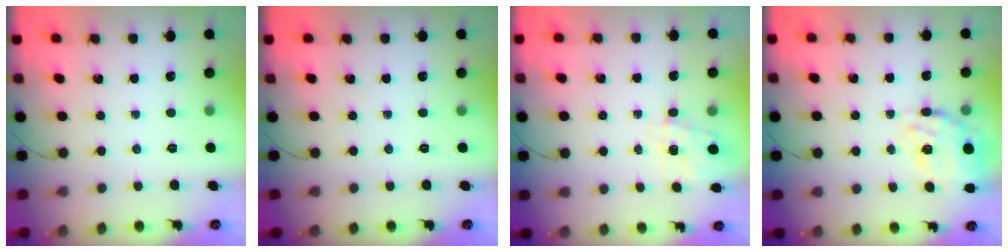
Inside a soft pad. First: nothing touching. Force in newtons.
{"total": 0.0}
{"total": 0.9, "press": 0.4, "slide": 0.8}
{"total": 13.2, "press": 12.5, "slide": 4.1}